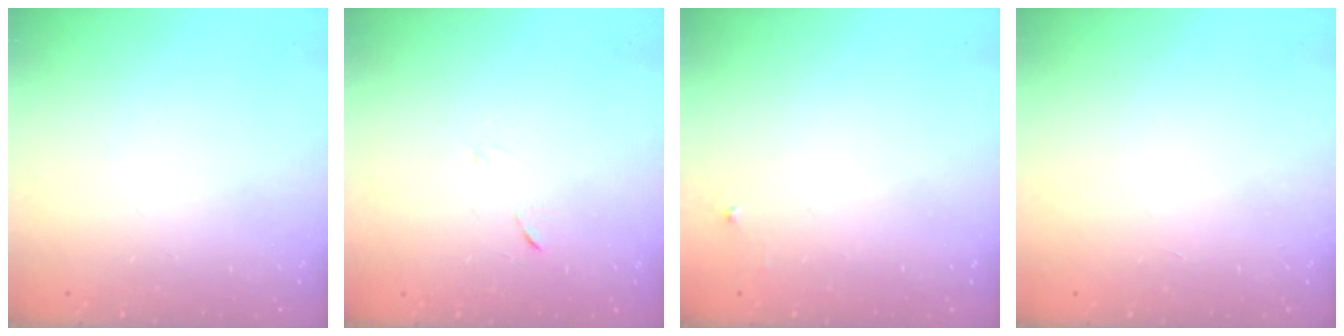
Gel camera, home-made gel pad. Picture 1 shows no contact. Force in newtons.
{"total": 5.0, "press": 4.9, "slide": 0.6}
{"total": 2.5, "press": 2.5, "slide": 0.4}
{"total": 1.7, "press": 1.7, "slide": 0.1}